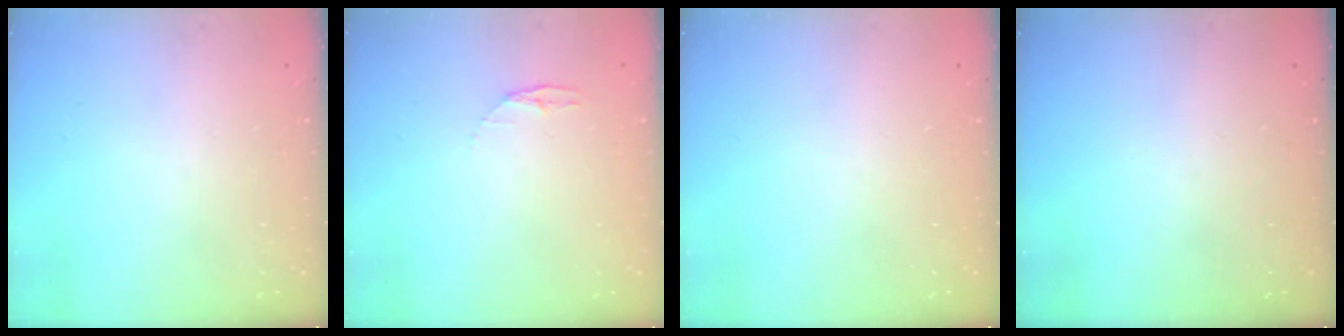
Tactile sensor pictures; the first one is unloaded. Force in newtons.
{"total": 3.4, "press": 3.4, "slide": 0.4}
{"total": 0.0}
{"total": 0.0}